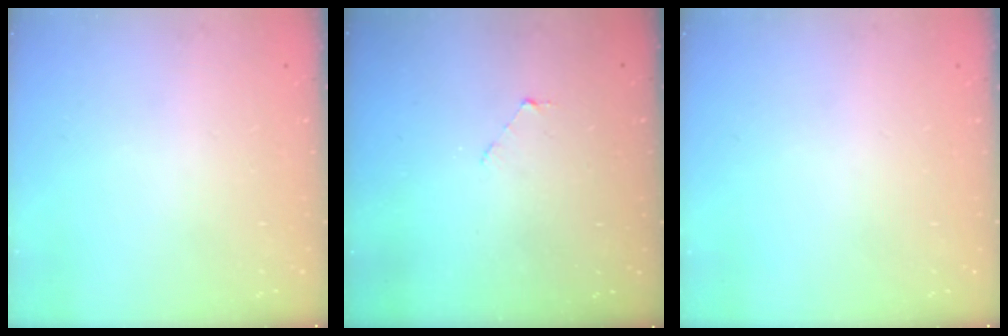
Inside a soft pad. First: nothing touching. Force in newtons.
{"total": 1.6, "press": 1.6, "slide": 0.1}
{"total": 0.0}